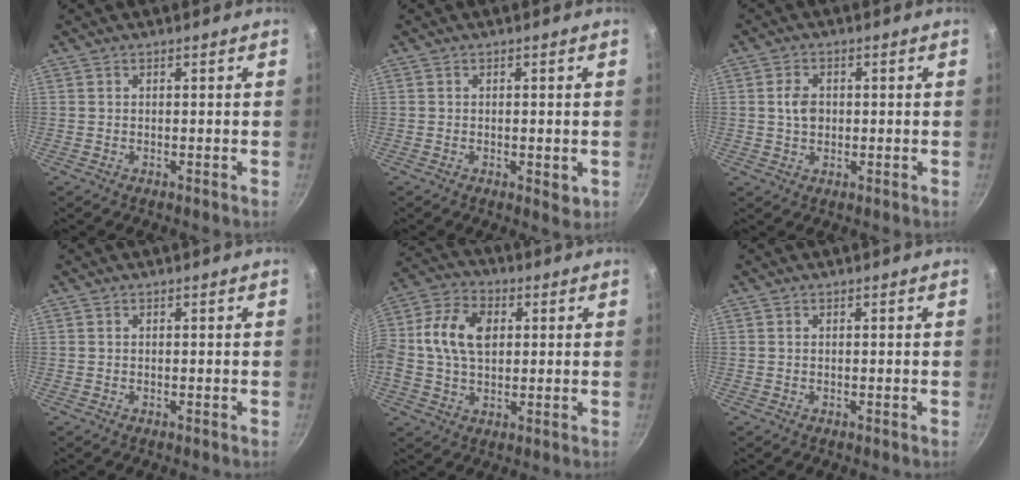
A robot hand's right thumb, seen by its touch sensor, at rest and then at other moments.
{"total": 2.9, "force": [-0.5, 1.5, 2.5], "torque": [-0.035, -0.007, -0.006]}
{"total": 4.0, "force": [0.2, 3.1, 2.6], "torque": [-0.036, 0.004, 0.001]}
{"total": 0.0}
{"total": 12.6, "force": [1.8, 8.5, 9.1], "torque": [-0.160, 0.016, 0.015]}
{"total": 0.0}